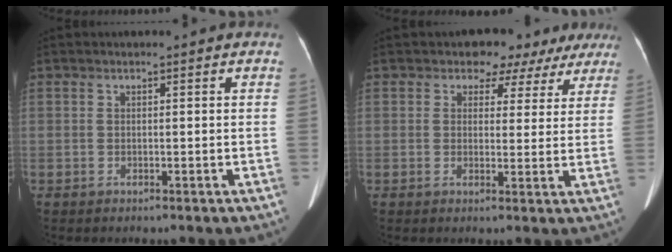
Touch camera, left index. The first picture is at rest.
{"total": 6.7, "force": [4.8, 4.5, 1.3], "torque": [0.003, 0.010, 0.042]}